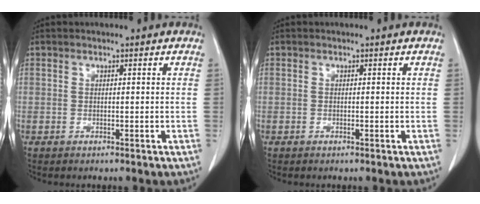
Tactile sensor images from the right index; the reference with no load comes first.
{"total": 0.0}